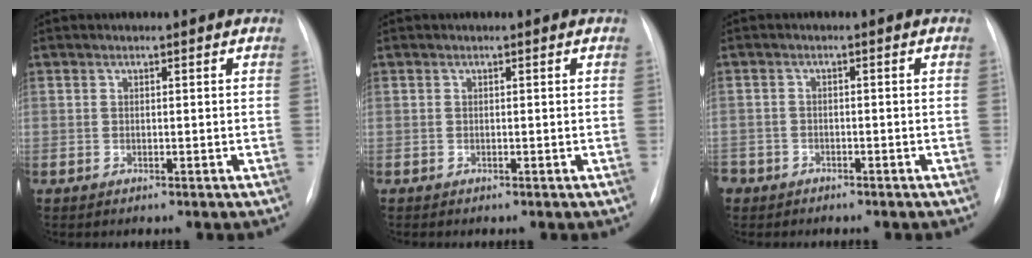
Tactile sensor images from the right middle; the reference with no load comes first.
{"total": 0.0}
{"total": 5.1, "force": [-3.8, 3.2, 1.1], "torque": [-0.023, 0.002, -0.060]}